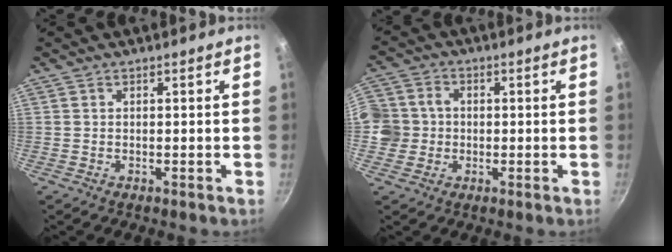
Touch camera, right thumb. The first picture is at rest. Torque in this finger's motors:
{"motor_torque": [-0.44, 0.22, 0.42, 0.42, 0.15]}